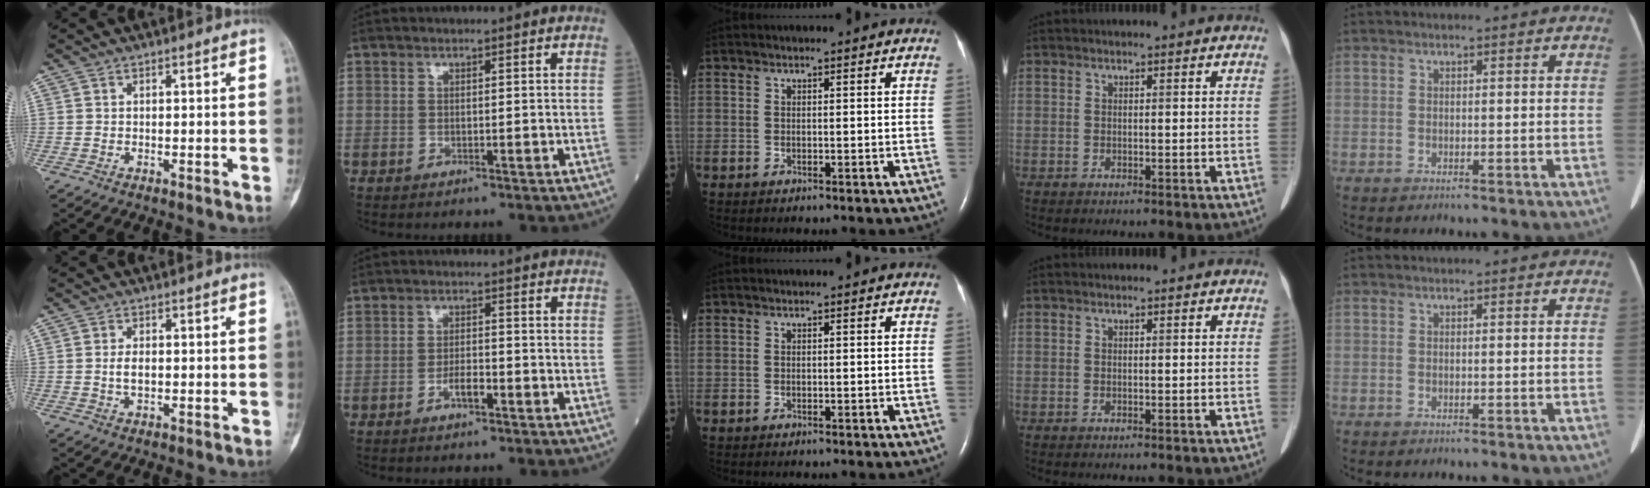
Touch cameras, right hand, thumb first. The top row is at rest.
{"thumb": {"total": 2.7, "force": [-0.1, 1.5, 2.3], "torque": [-0.040, 0.001, -0.002]}, "index": {"total": 2.7, "force": [-1.4, 0.8, 2.2], "torque": [-0.037, 0.003, -0.027]}}